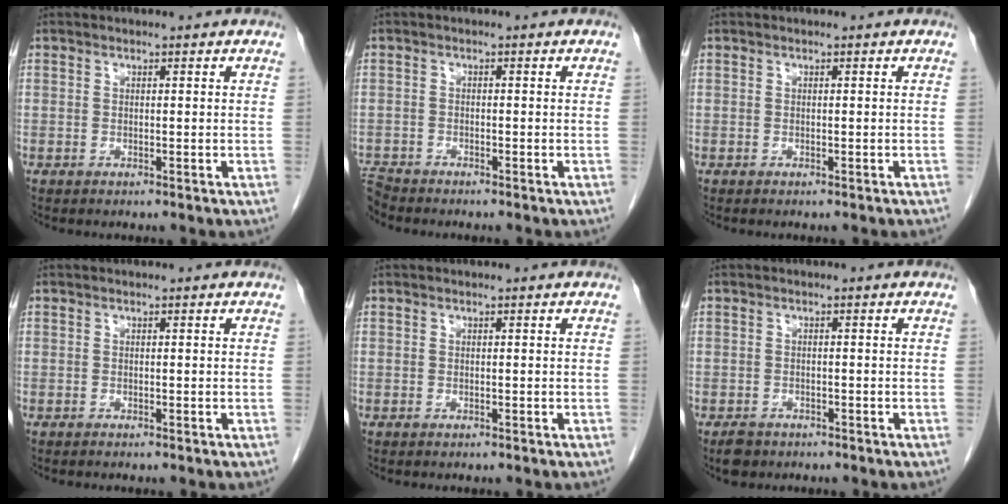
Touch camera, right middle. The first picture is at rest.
{"total": 2.7, "force": [-2.7, 0.0, 0.0], "torque": [0.000, -0.015, -0.051]}
{"total": 1.4, "force": [-1.2, 0.3, 0.6], "torque": [-0.011, -0.003, -0.012]}
{"total": 0.0}
{"total": 0.0}
{"total": 2.0, "force": [-1.4, 1.1, 0.8], "torque": [-0.018, 0.000, -0.018]}